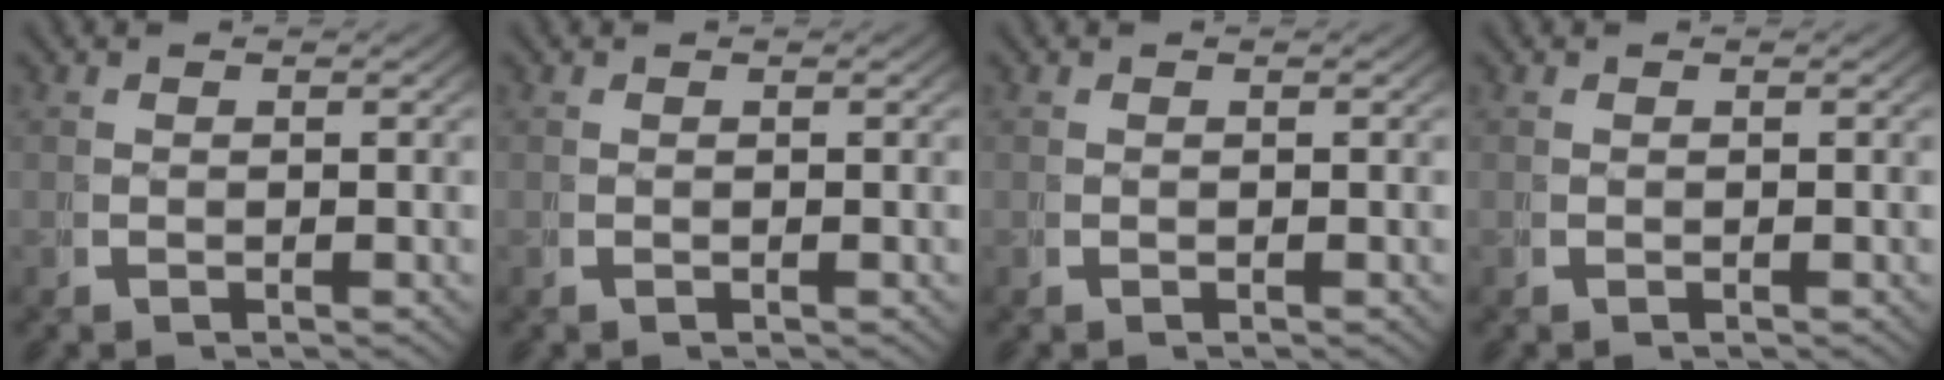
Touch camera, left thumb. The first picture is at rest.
{"total": 0.0}
{"total": 0.0}
{"total": 0.0}